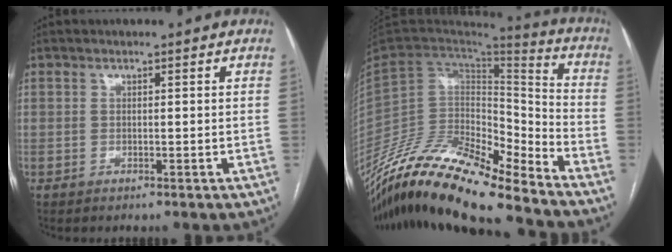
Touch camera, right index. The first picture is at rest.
{"total": 22.2, "force": [-18.8, 3.7, 11.3], "torque": [-0.232, 0.011, -0.344]}